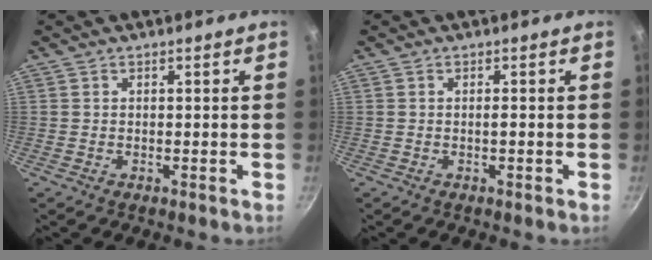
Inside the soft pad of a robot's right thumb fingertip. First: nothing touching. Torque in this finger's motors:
{"motor_torque": [2.63, 2.38, 0.50, -0.13, 0.08]}